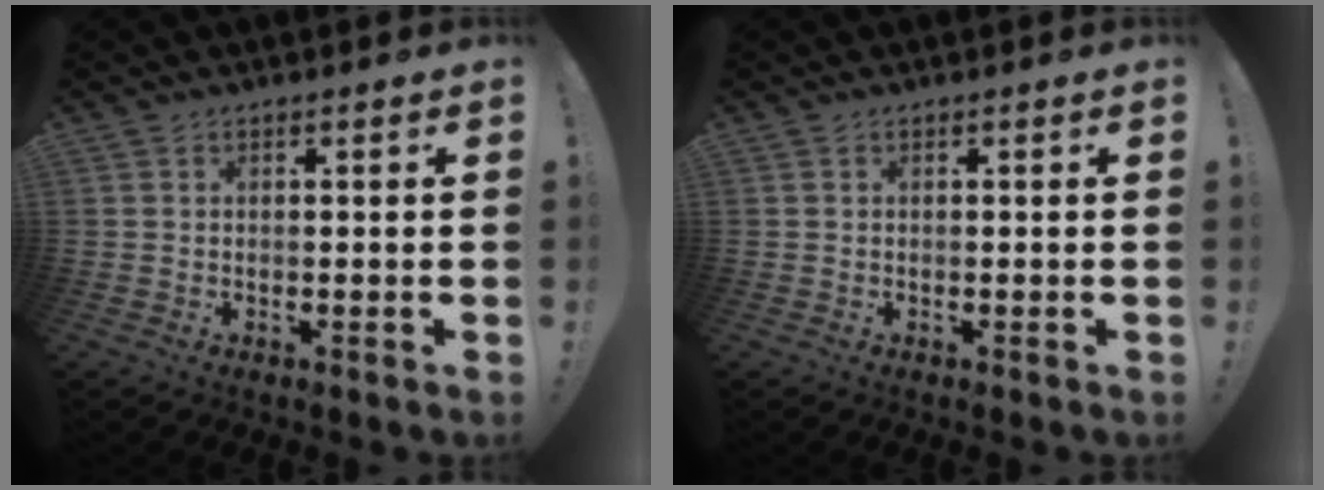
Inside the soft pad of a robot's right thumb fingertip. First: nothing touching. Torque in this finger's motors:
{"motor_torque": [0.00, 0.00, 0.00, 0.00, 0.00]}